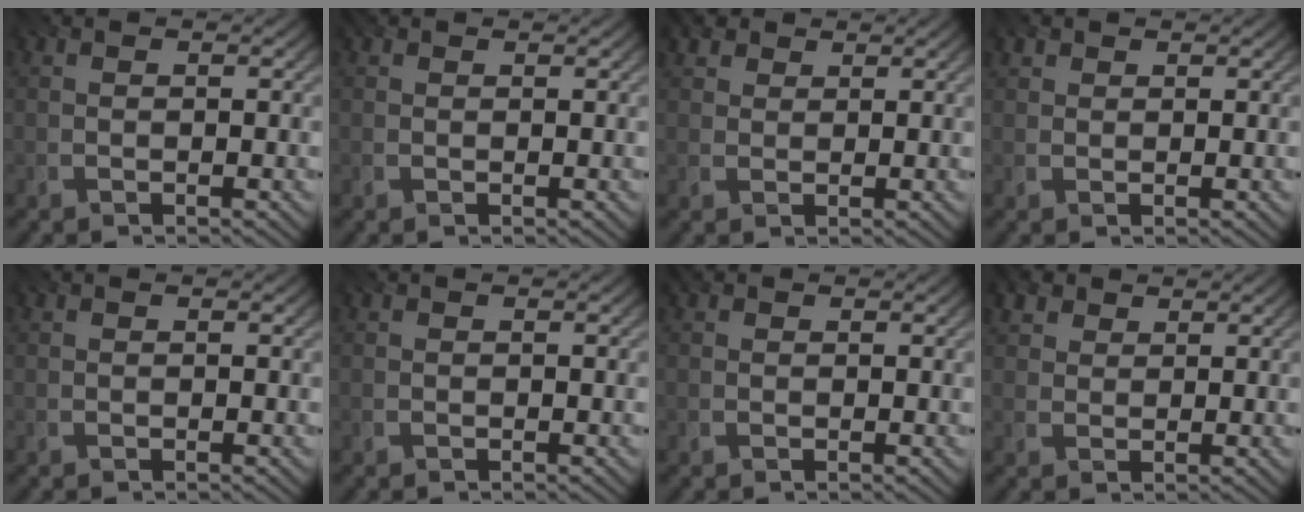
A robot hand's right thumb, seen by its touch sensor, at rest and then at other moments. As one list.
[{"total": 1.0, "force": [0.7, 0.5, 0.4], "torque": [-0.010, 0.003, 0.011]}, {"total": 2.4, "force": [1.5, 1.6, 1.0], "torque": [-0.024, 0.004, 0.029]}, {"total": 1.2, "force": [0.8, 0.9, 0.4], "torque": [-0.008, 0.003, 0.014]}, {"total": 0.0}, {"total": 0.0}, {"total": 0.8, "force": [0.5, 0.6, 0.4], "torque": [-0.007, 0.004, 0.007]}, {"total": 3.0, "force": [2.0, 1.9, 1.2], "torque": [-0.033, 0.002, 0.041]}]